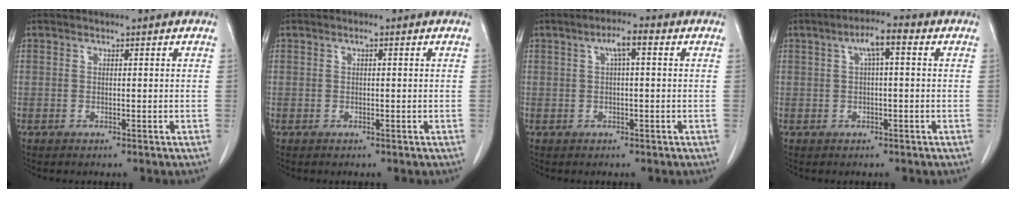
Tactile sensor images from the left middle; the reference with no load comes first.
{"total": 0.5, "force": [0.2, 0.1, 0.5], "torque": [-0.010, 0.001, 0.003]}
{"total": 3.3, "force": [1.0, 0.5, 3.1], "torque": [-0.055, 0.013, 0.016]}
{"total": 4.1, "force": [1.2, 0.7, 3.8], "torque": [-0.069, 0.016, 0.018]}